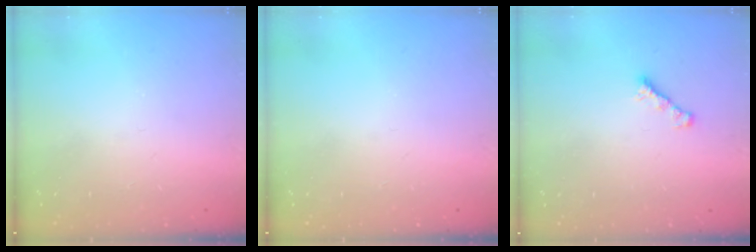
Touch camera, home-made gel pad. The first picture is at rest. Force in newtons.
{"total": 0.0}
{"total": 1.8, "press": 1.7, "slide": 0.6}